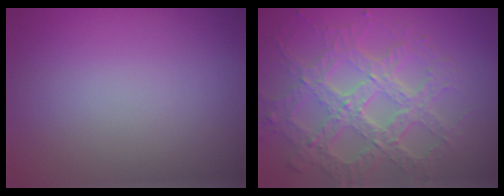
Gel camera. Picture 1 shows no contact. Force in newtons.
{"total": 7.7, "press": 5.4, "slide": 5.4}